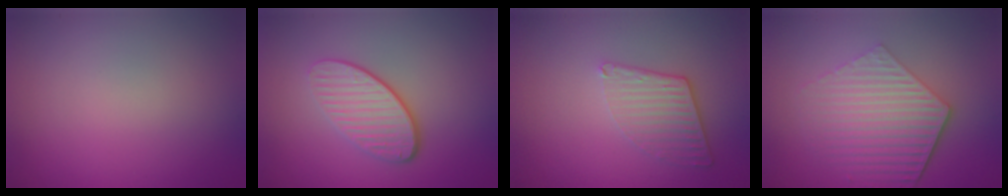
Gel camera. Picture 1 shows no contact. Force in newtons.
{"total": 4.3, "press": 3.2, "slide": 2.8}
{"total": 3.2, "press": 2.7, "slide": 1.6}
{"total": 6.0, "press": 4.4, "slide": 4.0}